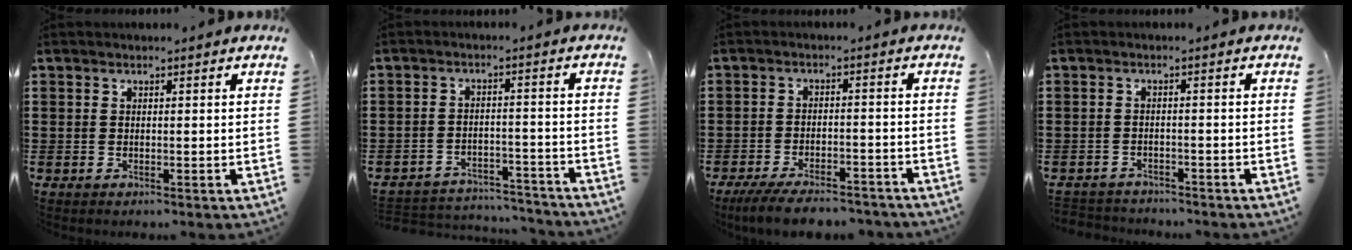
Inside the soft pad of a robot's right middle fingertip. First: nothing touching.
{"total": 4.3, "force": [-4.2, 0.8, 0.1], "torque": [-0.013, 0.004, -0.092]}
{"total": 5.6, "force": [-5.1, 0.9, 2.3], "torque": [-0.046, -0.004, -0.098]}
{"total": 2.2, "force": [-2.1, 0.4, -0.3], "torque": [-0.002, 0.000, -0.050]}